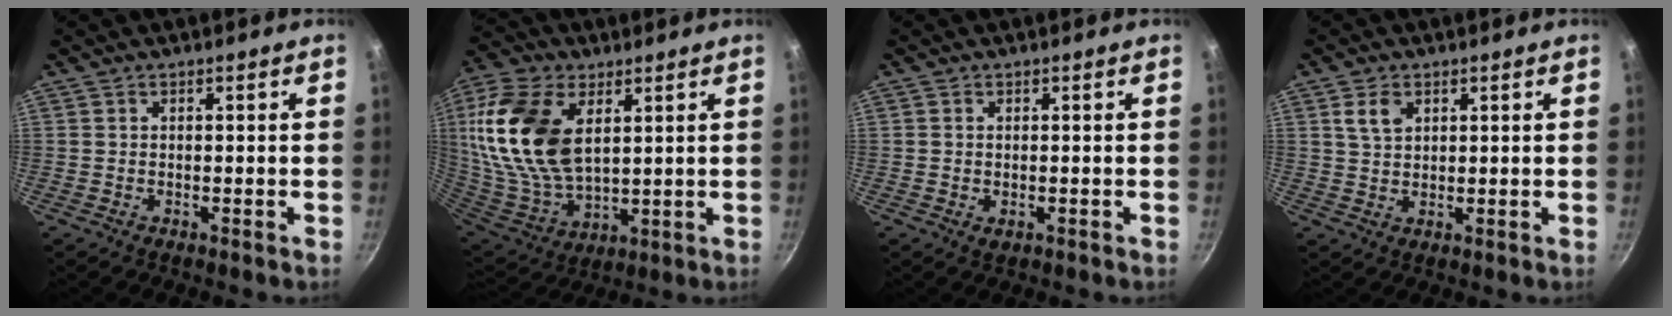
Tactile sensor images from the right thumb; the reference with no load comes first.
{"total": 21.2, "force": [6.1, 12.4, 16.1], "torque": [-0.318, -0.025, 0.121]}
{"total": 1.4, "force": [-0.4, 0.8, 1.0], "torque": [-0.018, -0.002, -0.004]}
{"total": 4.1, "force": [1.8, 2.7, 2.6], "torque": [-0.039, -0.003, 0.035]}